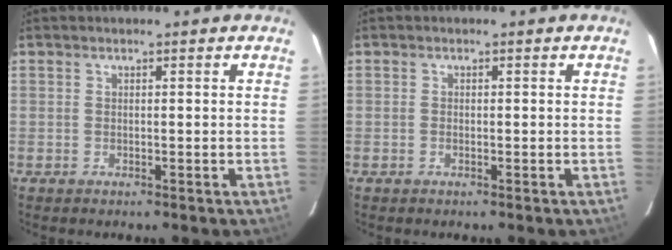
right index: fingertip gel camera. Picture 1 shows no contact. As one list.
[{"total": 0.5, "force": [-0.2, 0.4, 0.3], "torque": [-0.006, 0.000, -0.004]}]